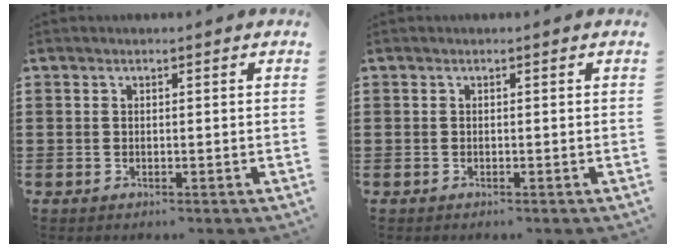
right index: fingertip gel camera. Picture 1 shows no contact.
{"total": 0.0}